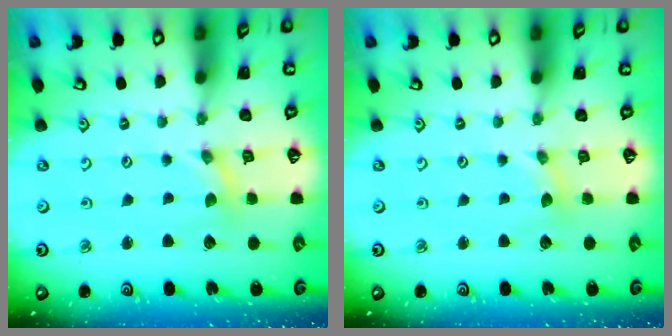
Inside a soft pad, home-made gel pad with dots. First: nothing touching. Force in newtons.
{"total": 1.7, "press": 1.6, "slide": 0.2}